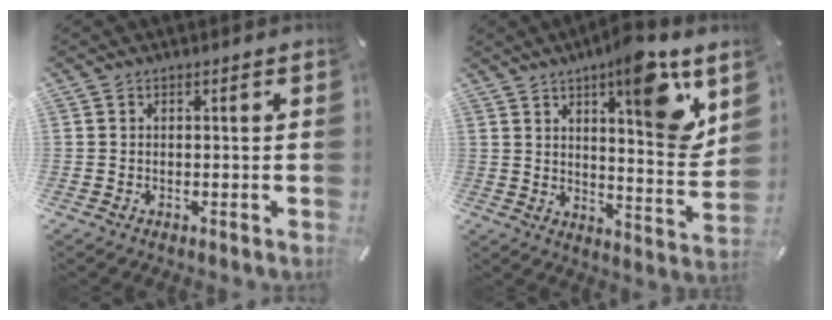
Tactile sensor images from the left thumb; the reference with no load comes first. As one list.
[{"total": 14.2, "force": [8.8, 2.5, 10.9], "torque": [-0.138, -0.069, 0.133]}]